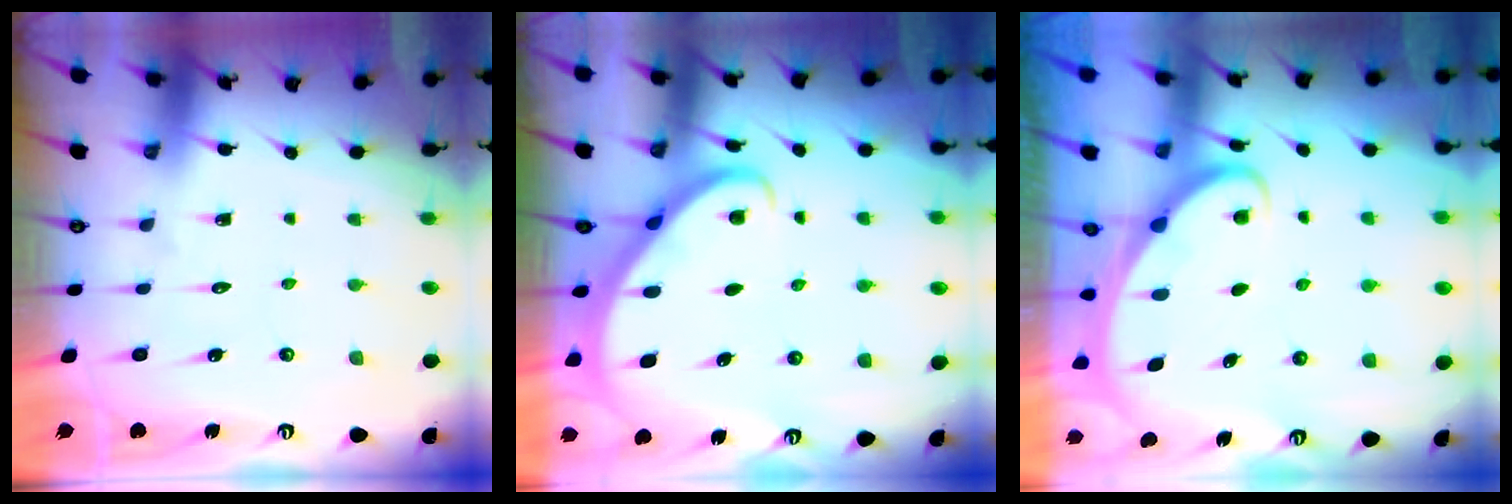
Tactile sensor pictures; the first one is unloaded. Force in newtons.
{"total": 2.6, "press": 2.6, "slide": 0.1}
{"total": 2.4, "press": 2.4, "slide": 0.3}